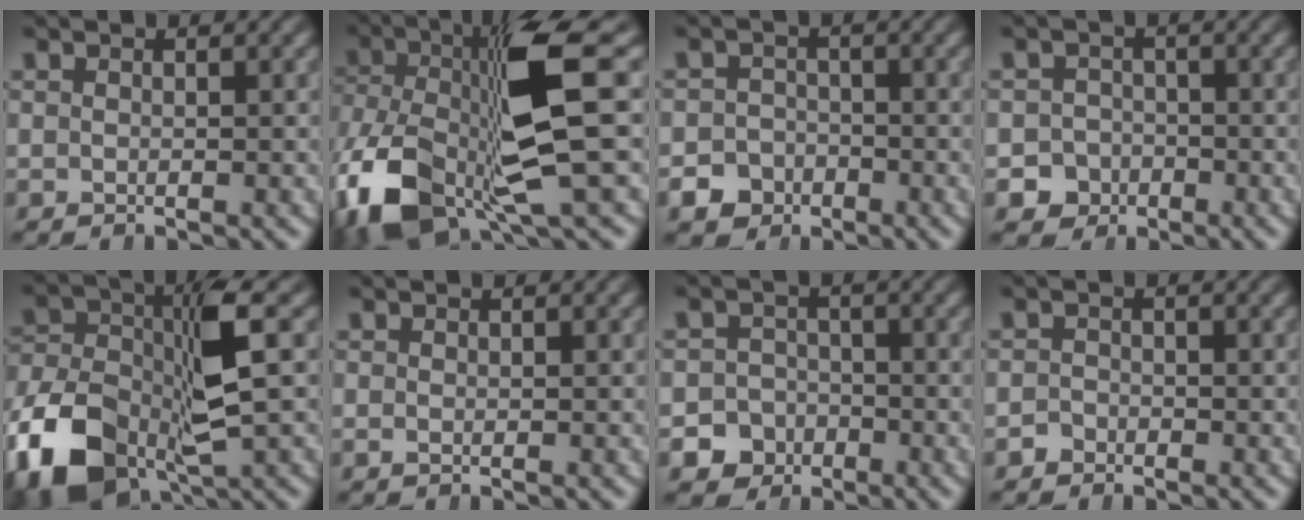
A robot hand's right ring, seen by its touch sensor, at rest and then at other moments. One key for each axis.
{"total": 12.6, "fx": -3.4, "fy": 5.6, "fz": 10.7, "tx": -0.207, "ty": -0.026, "tz": -0.032}
{"total": 5.7, "fx": -3.1, "fy": 4.7, "fz": 0.8, "tx": -0.017, "ty": -0.021, "tz": -0.053}
{"total": 6.7, "fx": -3.1, "fy": 5.9, "fz": 0.9, "tx": -0.025, "ty": -0.022, "tz": -0.054}
{"total": 10.0, "fx": -4.0, "fy": 6.2, "fz": 6.8, "tx": -0.132, "ty": -0.032, "tz": -0.050}
{"total": 0.0}
{"total": 8.6, "fx": -4.0, "fy": 7.5, "fz": 1.1, "tx": -0.030, "ty": -0.026, "tz": -0.072}
{"total": 1.3, "fx": -1.2, "fy": 0.5, "fz": -0.3, "tx": 0.005, "ty": -0.012, "tz": -0.019}